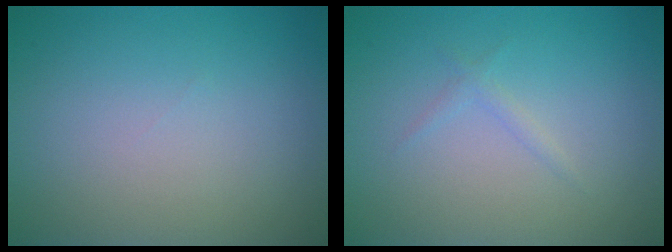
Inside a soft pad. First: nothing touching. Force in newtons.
{"total": 0.8, "press": 0.8, "slide": 0.1}